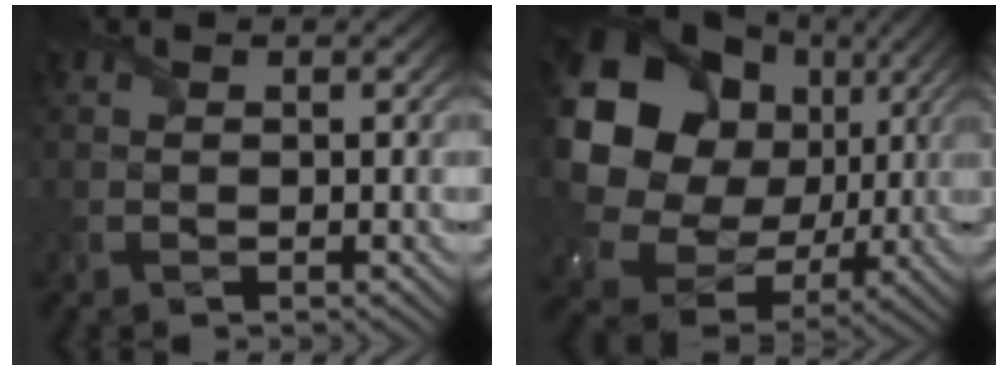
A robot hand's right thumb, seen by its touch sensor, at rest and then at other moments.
{"total": 20.3, "force": [5.0, 17.3, 9.2], "torque": [-0.271, 0.003, 0.109]}